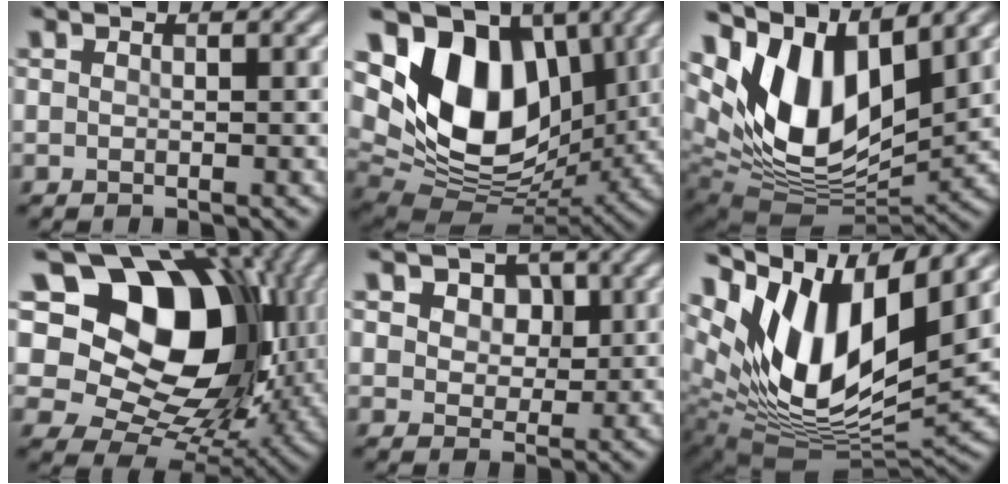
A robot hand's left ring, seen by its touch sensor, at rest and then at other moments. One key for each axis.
{"total": 11.7, "fx": 3.7, "fy": 7.6, "fz": 8.1, "tx": -0.136, "ty": -0.004, "tz": 0.061}
{"total": 12.9, "fx": 5.1, "fy": 6.8, "fz": 9.7, "tx": -0.178, "ty": -0.003, "tz": 0.095}
{"total": 16.2, "fx": 5.4, "fy": 11.2, "fz": 10.5, "tx": -0.173, "ty": 0.016, "tz": 0.094}
{"total": 4.5, "fx": 2.0, "fy": 3.4, "fz": 2.2, "tx": -0.044, "ty": 0.003, "tz": 0.031}
{"total": 13.5, "fx": 5.7, "fy": 6.1, "fz": 10.6, "tx": -0.201, "ty": 0.003, "tz": 0.111}